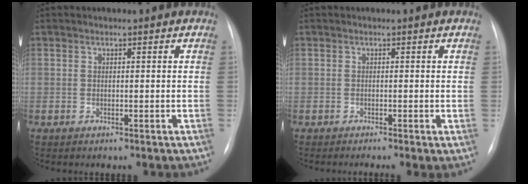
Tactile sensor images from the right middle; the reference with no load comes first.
{"total": 1.3, "force": [-0.7, 0.0, 1.1], "torque": [-0.014, -0.003, -0.014]}